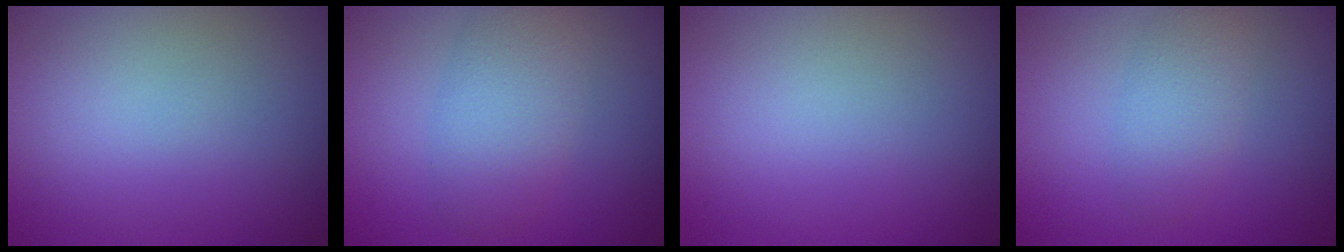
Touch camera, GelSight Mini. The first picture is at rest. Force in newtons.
{"total": 4.6, "press": 4.6, "slide": 0.2}
{"total": 0.0}
{"total": 2.7, "press": 2.7, "slide": 0.1}